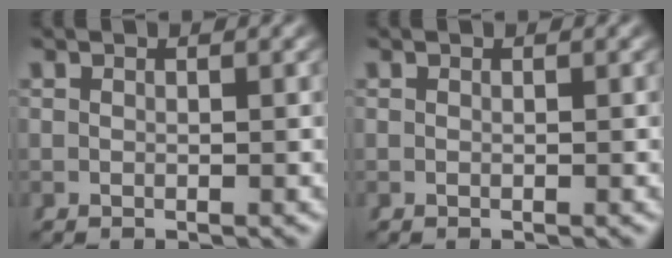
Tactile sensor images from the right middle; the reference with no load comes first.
{"total": 0.0}